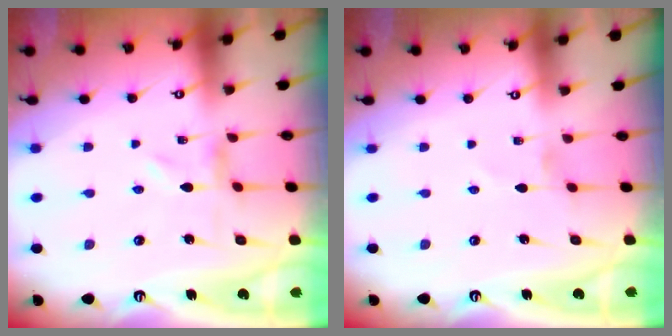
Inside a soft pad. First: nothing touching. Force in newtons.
{"total": 0.0}